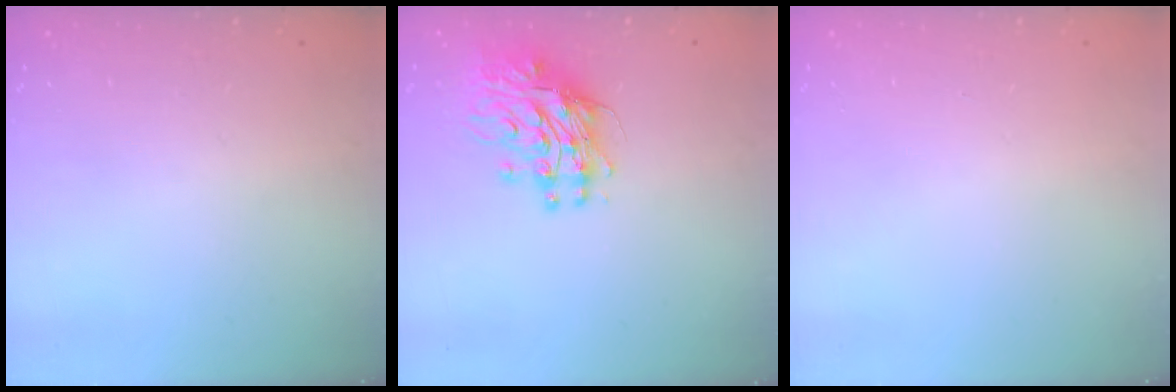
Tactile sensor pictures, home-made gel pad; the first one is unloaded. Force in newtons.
{"total": 12.0, "press": 11.9, "slide": 1.1}
{"total": 0.0}